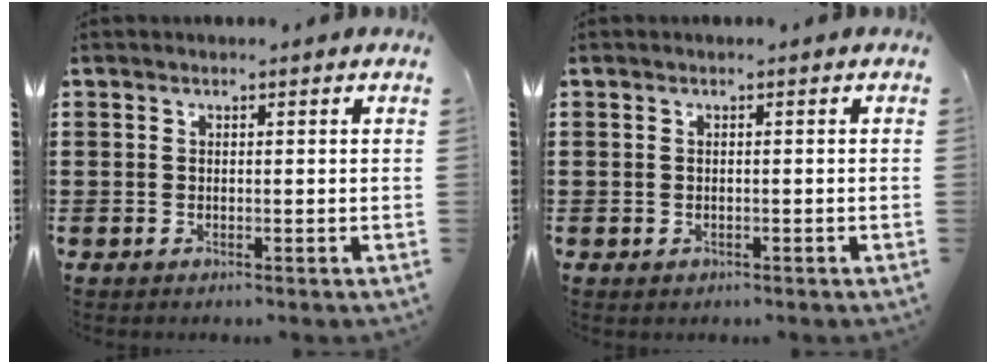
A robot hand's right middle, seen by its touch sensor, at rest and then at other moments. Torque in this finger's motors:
{"motor_torque": [0.20, 0.19, 0.00, 0.01]}